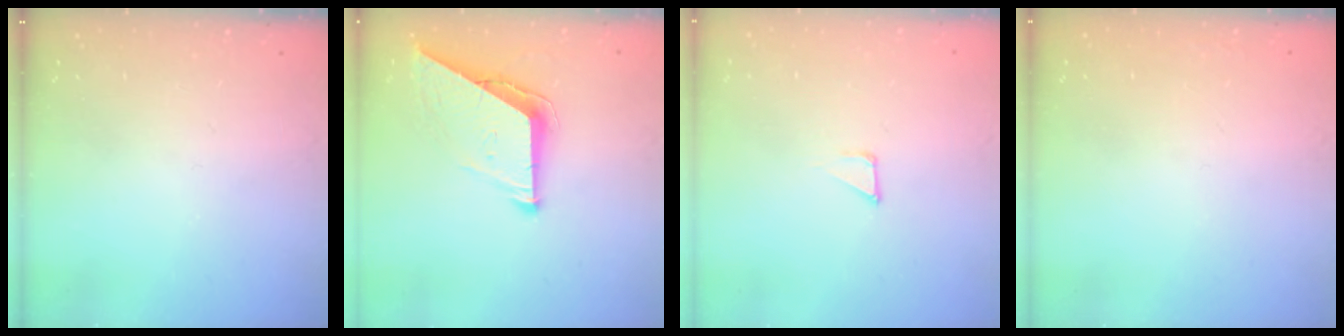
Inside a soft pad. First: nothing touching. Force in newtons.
{"total": 8.8, "press": 8.7, "slide": 0.4}
{"total": 1.6, "press": 1.6, "slide": 0.1}
{"total": 1.6, "press": 1.5, "slide": 0.1}